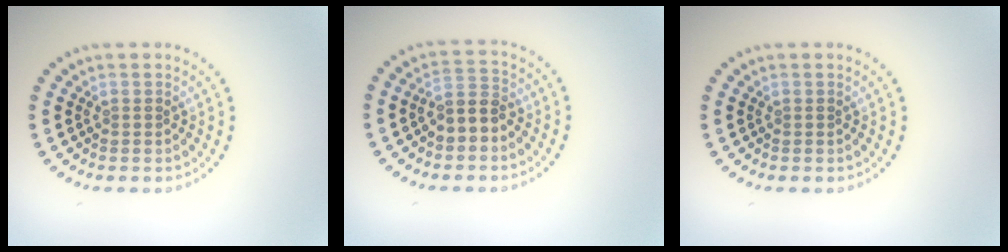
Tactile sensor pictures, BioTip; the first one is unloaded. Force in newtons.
{"total": 2.9, "press": 2.7, "slide": 1.1}
{"total": 0.0}